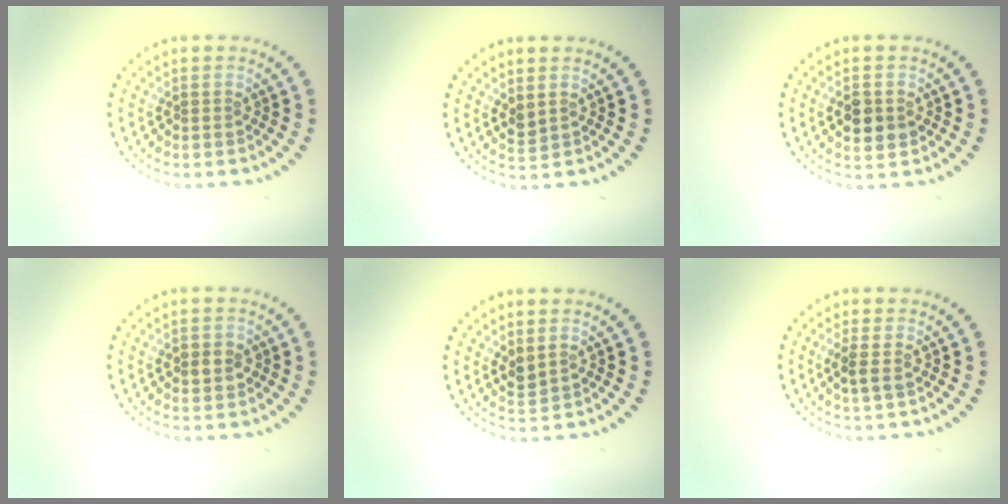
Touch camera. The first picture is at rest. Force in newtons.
{"total": 1.1, "press": 1.0, "slide": 0.5}
{"total": 2.9, "press": 2.9, "slide": 0.3}
{"total": 1.7, "press": 1.7, "slide": 0.2}
{"total": 1.2, "press": 1.0, "slide": 0.5}
{"total": 1.2, "press": 1.1, "slide": 0.5}